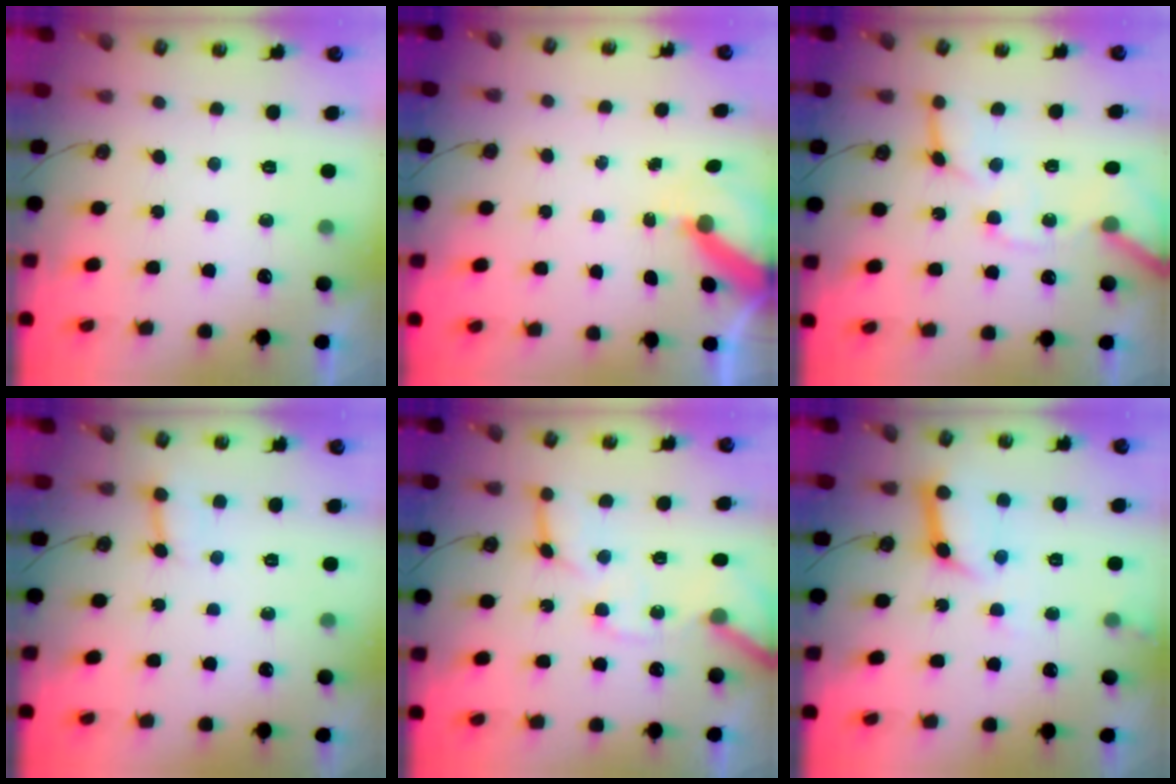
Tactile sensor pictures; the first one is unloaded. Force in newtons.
{"total": 7.5, "press": 7.5, "slide": 0.7}
{"total": 13.1, "press": 13.0, "slide": 1.7}
{"total": 3.0, "press": 2.9, "slide": 0.5}
{"total": 13.1, "press": 13.0, "slide": 1.7}
{"total": 11.5, "press": 11.4, "slide": 1.3}